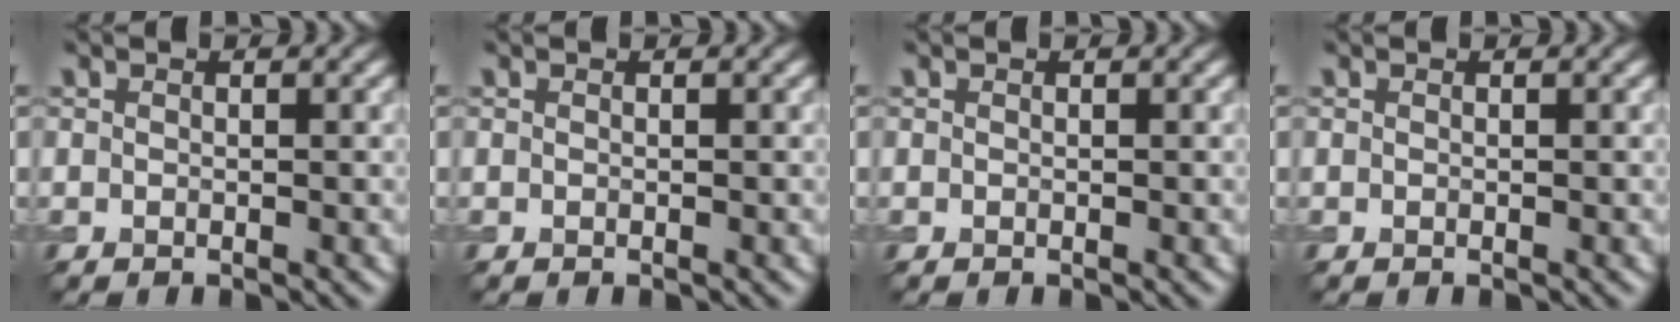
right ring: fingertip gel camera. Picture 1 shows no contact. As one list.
[{"total": 0.0}, {"total": 0.0}, {"total": 0.0}]